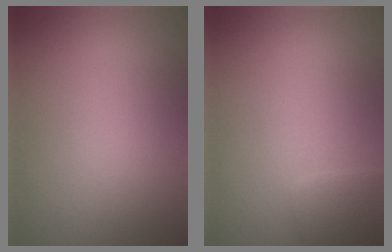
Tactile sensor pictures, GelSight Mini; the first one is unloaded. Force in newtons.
{"total": 1.4, "press": 1.4, "slide": 0.0}